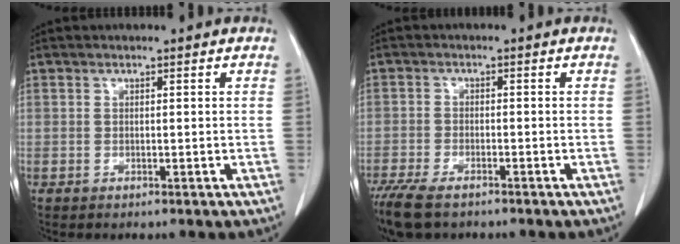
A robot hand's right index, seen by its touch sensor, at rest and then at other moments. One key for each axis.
{"total": 8.2, "fx": -6.3, "fy": 2.7, "fz": 4.6, "tx": -0.083, "ty": -0.017, "tz": -0.106}